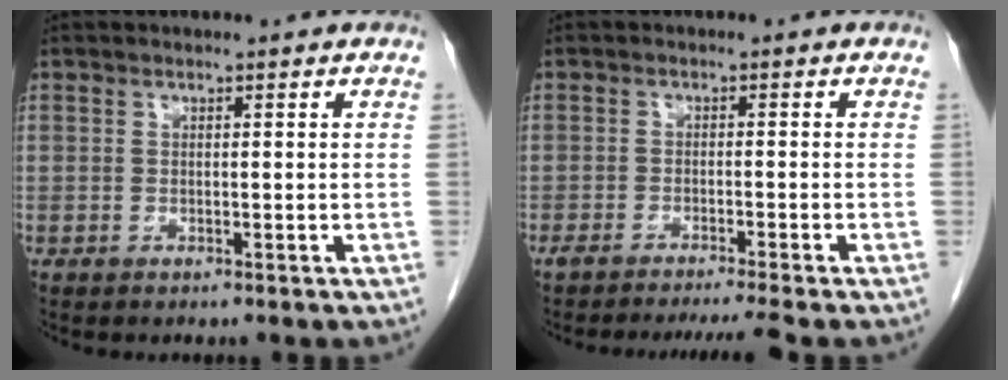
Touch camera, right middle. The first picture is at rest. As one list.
[{"total": 6.3, "force": [-5.5, -1.2, 3.0], "torque": [-0.031, -0.008, -0.082]}]